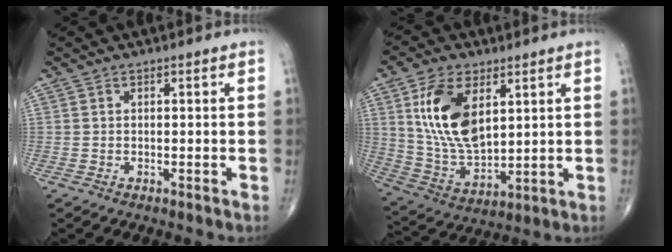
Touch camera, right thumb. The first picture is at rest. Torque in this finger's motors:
{"motor_torque": [0.34, 2.43, 1.58, 0.74, 0.45]}